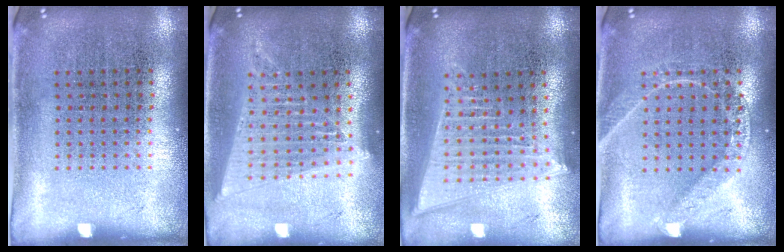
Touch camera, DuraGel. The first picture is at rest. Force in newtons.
{"total": 1.7, "press": 1.6, "slide": 0.7}
{"total": 2.1, "press": 1.8, "slide": 1.1}
{"total": 1.8, "press": 1.8, "slide": 0.3}